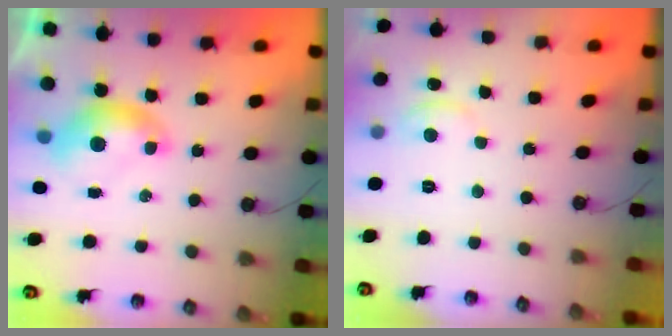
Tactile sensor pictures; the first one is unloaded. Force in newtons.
{"total": 2.6, "press": 2.6, "slide": 0.3}